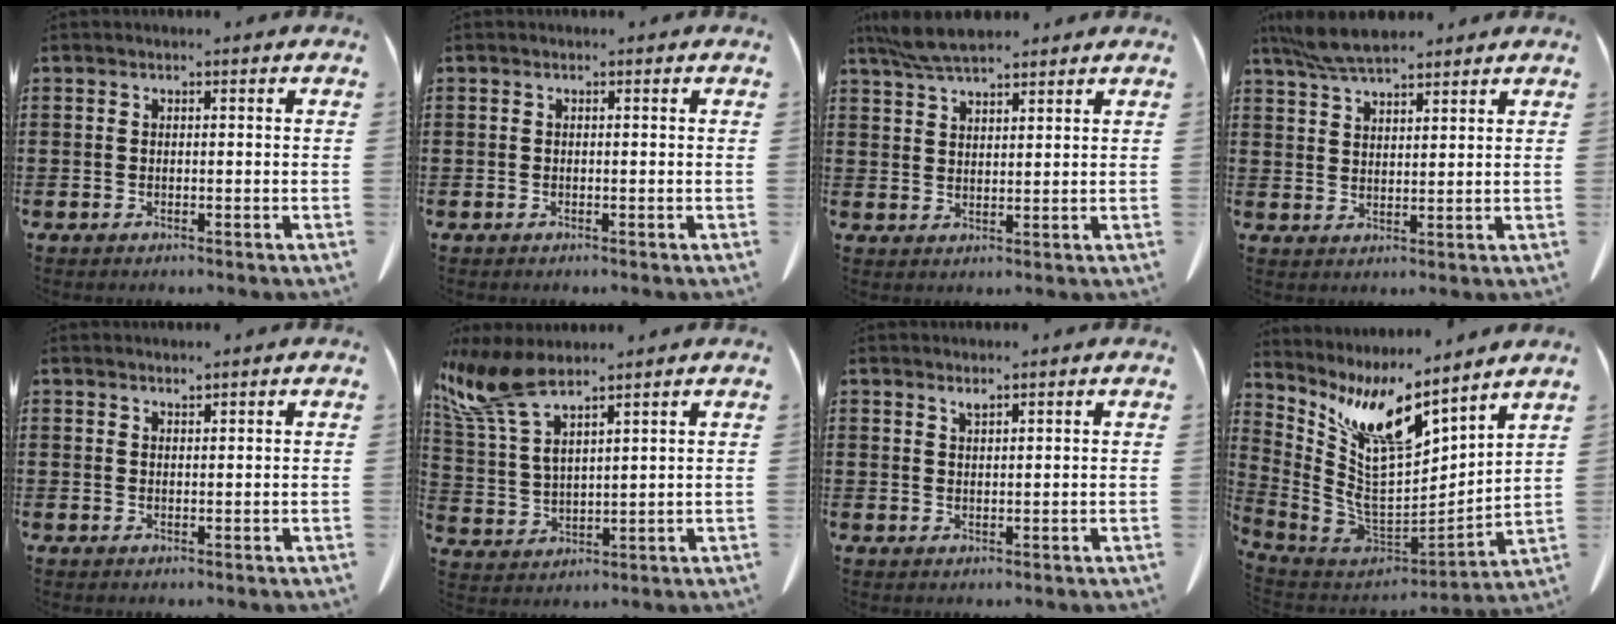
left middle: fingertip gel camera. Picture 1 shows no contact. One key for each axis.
{"total": 0.0}
{"total": 5.3, "fx": 4.6, "fy": 1.1, "fz": 2.5, "tx": -0.061, "ty": -0.009, "tz": 0.086}
{"total": 5.7, "fx": 4.9, "fy": 1.2, "fz": 2.6, "tx": -0.065, "ty": -0.011, "tz": 0.092}
{"total": 1.1, "fx": 1.1, "fy": 0.0, "fz": 0.2, "tx": -0.006, "ty": -0.003, "tz": 0.022}
{"total": 9.6, "fx": 6.8, "fy": 2.8, "fz": 6.2, "tx": -0.161, "ty": -0.027, "tz": 0.121}
{"total": 1.4, "fx": 1.3, "fy": 0.0, "fz": 0.6, "tx": -0.014, "ty": -0.004, "tz": 0.026}
{"total": 12.7, "fx": 7.6, "fy": 4.3, "fz": 9.2, "tx": -0.209, "ty": -0.058, "tz": 0.134}